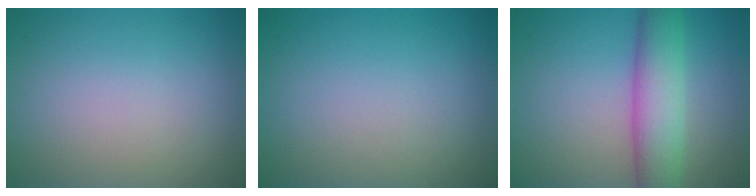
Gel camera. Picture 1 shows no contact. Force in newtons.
{"total": 0.0}
{"total": 6.0, "press": 6.0, "slide": 0.2}